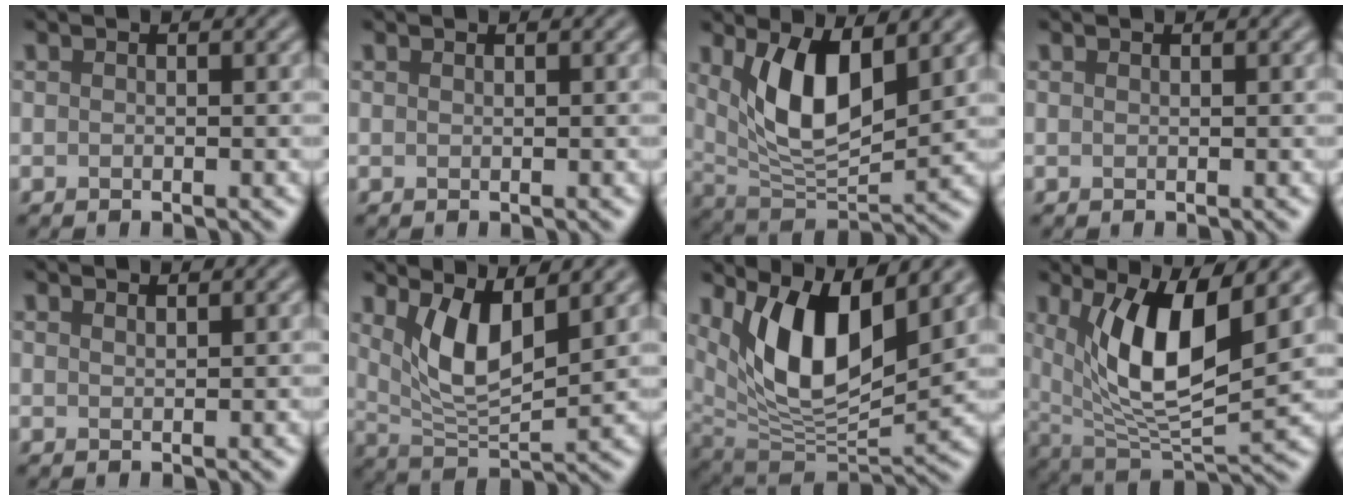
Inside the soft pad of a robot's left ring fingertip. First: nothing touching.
{"total": 0.0}
{"total": 7.7, "force": [2.5, 3.4, 6.5], "torque": [-0.127, -0.015, 0.051]}
{"total": 0.0}
{"total": 0.7, "force": [0.7, 0.1, 0.2], "torque": [0.001, 0.000, 0.014]}
{"total": 5.8, "force": [2.3, 2.2, 4.9], "torque": [-0.100, -0.012, 0.049]}
{"total": 9.7, "force": [4.0, 3.9, 8.0], "torque": [-0.140, -0.021, 0.077]}
{"total": 8.9, "force": [3.0, 3.1, 7.7], "torque": [-0.143, -0.020, 0.057]}